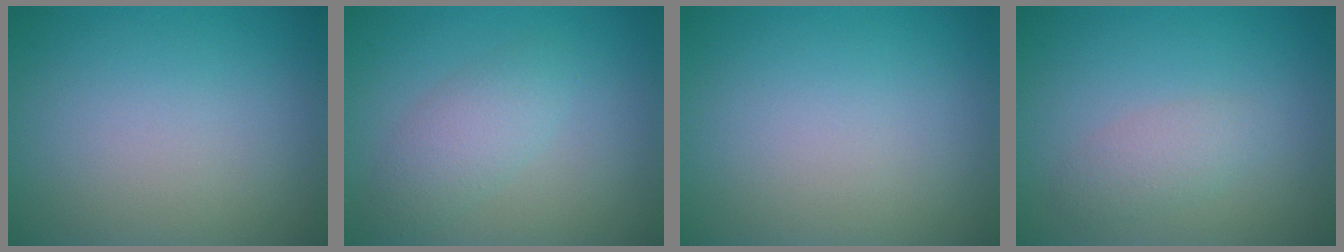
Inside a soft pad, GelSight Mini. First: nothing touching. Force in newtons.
{"total": 2.8, "press": 2.8, "slide": 0.2}
{"total": 0.0}
{"total": 1.9, "press": 1.9, "slide": 0.1}